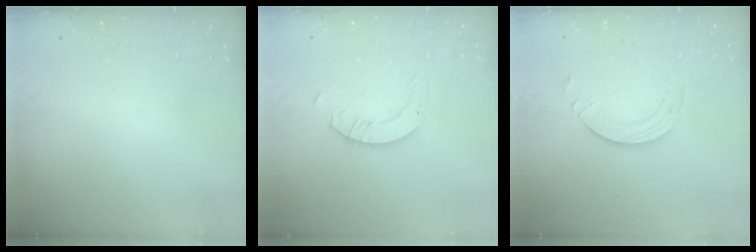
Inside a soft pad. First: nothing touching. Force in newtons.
{"total": 2.3, "press": 2.3, "slide": 0.2}
{"total": 4.3, "press": 4.3, "slide": 0.1}